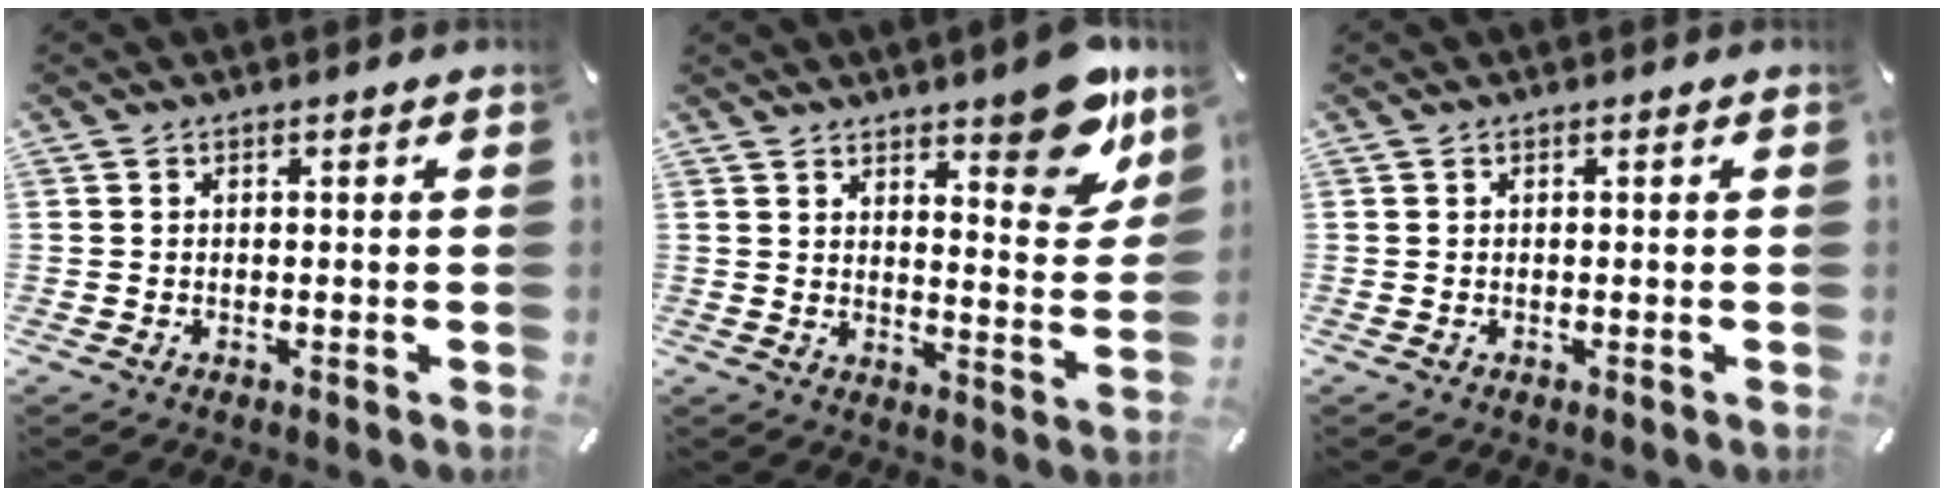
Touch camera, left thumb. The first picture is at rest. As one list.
[{"total": 11.9, "force": [9.0, 4.0, 6.6], "torque": [-0.065, -0.068, 0.152]}, {"total": 0.0}]